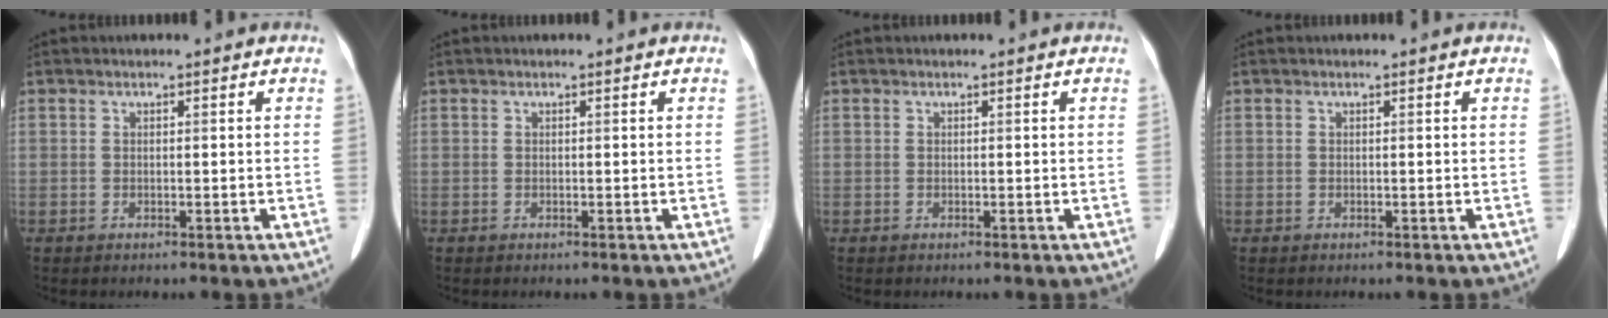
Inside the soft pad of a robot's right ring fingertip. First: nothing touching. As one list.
[{"total": 0.0}, {"total": 0.0}, {"total": 0.0}]